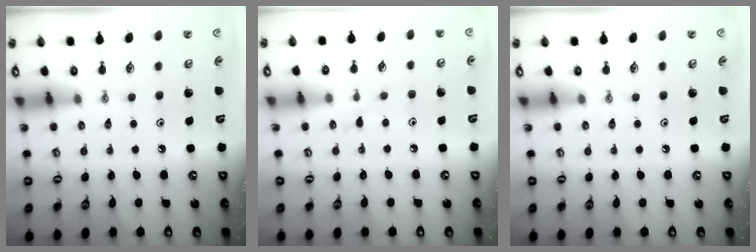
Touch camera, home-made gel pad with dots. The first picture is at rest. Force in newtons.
{"total": 5.0, "press": 4.9, "slide": 0.6}
{"total": 0.0}